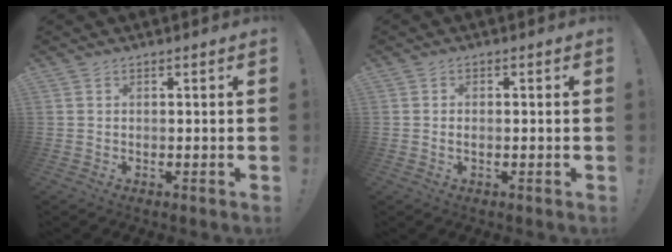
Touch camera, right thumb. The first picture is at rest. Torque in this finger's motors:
{"motor_torque": [-0.10, -0.21, -0.17, 0.41, 0.00]}